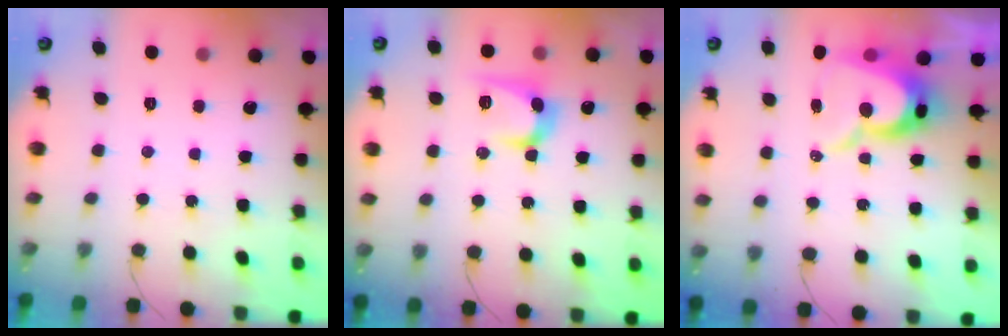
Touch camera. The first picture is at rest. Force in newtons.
{"total": 10.3, "press": 10.2, "slide": 0.7}
{"total": 12.5, "press": 12.5, "slide": 1.2}